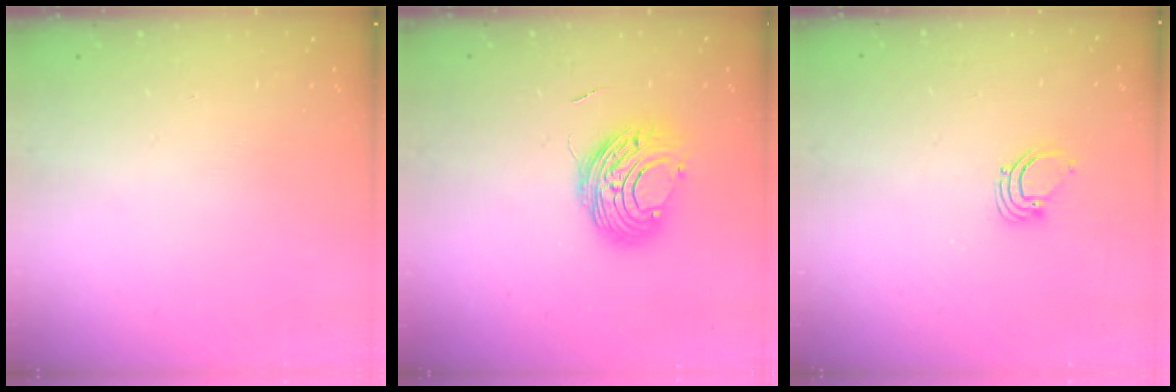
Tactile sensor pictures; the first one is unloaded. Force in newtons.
{"total": 10.4, "press": 10.3, "slide": 1.0}
{"total": 2.7, "press": 2.7, "slide": 0.1}